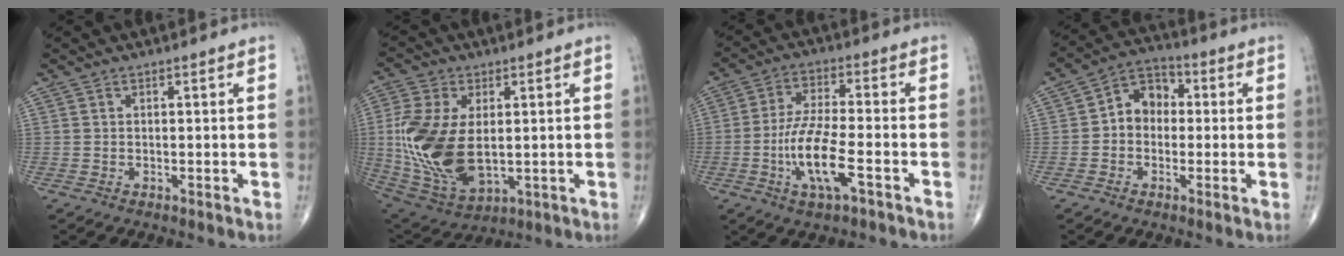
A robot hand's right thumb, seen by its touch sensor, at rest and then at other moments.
{"total": 18.2, "force": [0.3, 10.6, 14.9], "torque": [-0.313, -0.016, 0.021]}
{"total": 11.1, "force": [-4.0, 3.2, 9.8], "torque": [-0.202, 0.018, -0.073]}
{"total": 7.3, "force": [-0.1, 5.9, 4.3], "torque": [-0.045, 0.028, -0.018]}